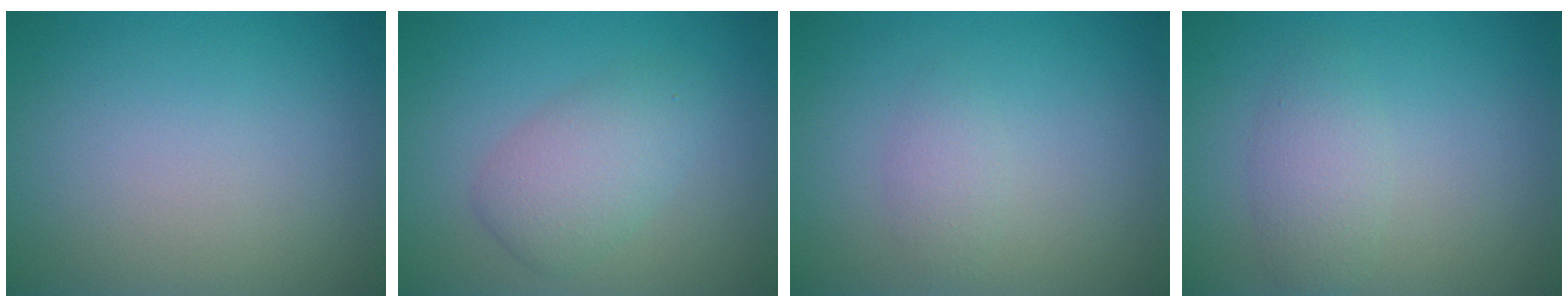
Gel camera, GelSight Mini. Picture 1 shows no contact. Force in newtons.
{"total": 3.5, "press": 3.5, "slide": 0.2}
{"total": 1.4, "press": 1.4, "slide": 0.0}
{"total": 2.4, "press": 2.4, "slide": 0.0}